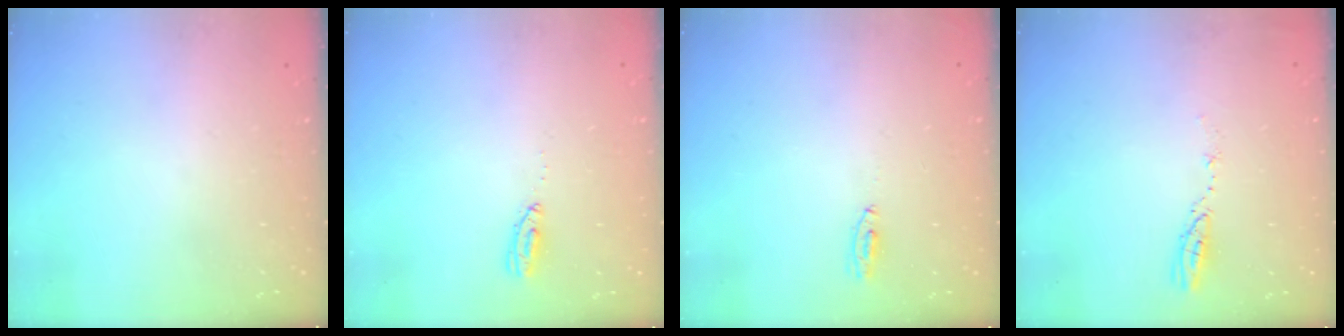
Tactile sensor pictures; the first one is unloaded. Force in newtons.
{"total": 4.1, "press": 4.1, "slide": 0.3}
{"total": 3.4, "press": 3.1, "slide": 1.4}
{"total": 3.8, "press": 3.7, "slide": 0.3}